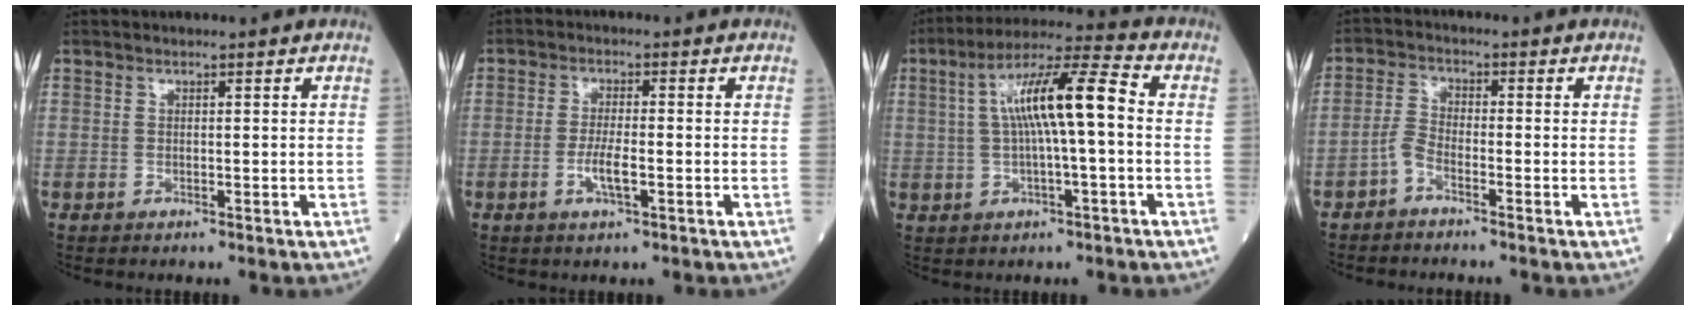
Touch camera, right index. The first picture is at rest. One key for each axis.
{"total": 3.8, "fx": -1.2, "fy": 0.6, "fz": 3.5, "tx": -0.067, "ty": -0.001, "tz": -0.023}
{"total": 11.5, "fx": 0.9, "fy": 1.2, "fz": 11.4, "tx": -0.205, "ty": 0.027, "tz": 0.013}
{"total": 2.6, "fx": -2.0, "fy": 0.5, "fz": 1.6, "tx": -0.042, "ty": 0.000, "tz": -0.046}